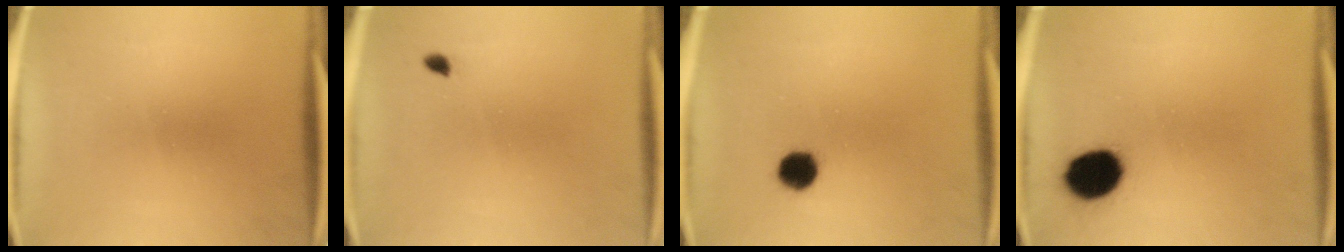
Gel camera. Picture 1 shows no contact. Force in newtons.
{"total": 0.9}
{"total": 5.3}
{"total": 11.1}